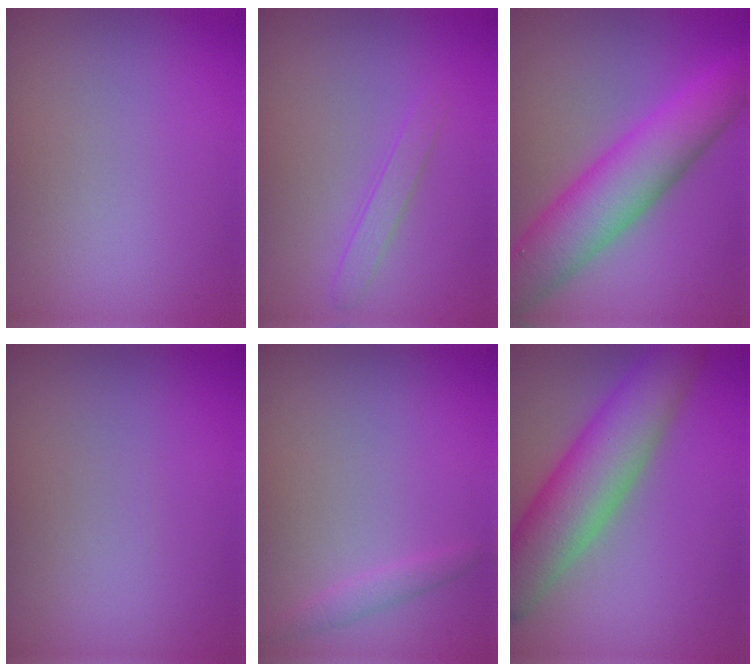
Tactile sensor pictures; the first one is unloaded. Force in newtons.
{"total": 1.3, "press": 1.3, "slide": 0.1}
{"total": 8.0, "press": 8.0, "slide": 0.0}
{"total": 0.0}
{"total": 1.0, "press": 1.0, "slide": 0.1}
{"total": 7.5, "press": 7.5, "slide": 0.3}